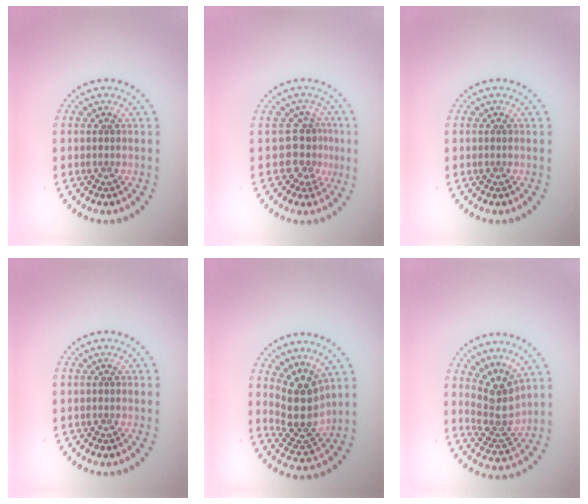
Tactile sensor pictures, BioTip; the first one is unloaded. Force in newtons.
{"total": 2.9, "press": 2.1, "slide": 2.0}
{"total": 0.0}
{"total": 0.0}
{"total": 4.4, "press": 3.4, "slide": 2.9}
{"total": 3.8, "press": 2.7, "slide": 2.6}